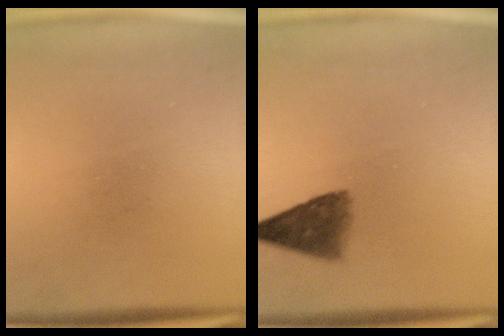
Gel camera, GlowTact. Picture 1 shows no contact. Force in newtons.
{"total": 5.4}